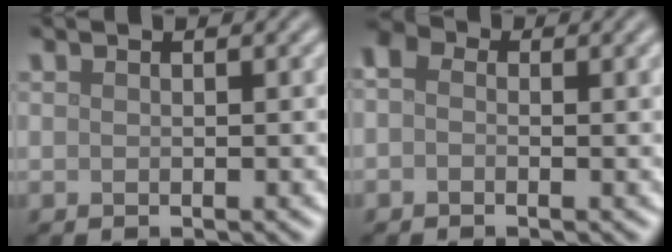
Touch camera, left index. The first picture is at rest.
{"total": 2.8, "force": [0.2, 2.0, 1.9], "torque": [-0.034, 0.010, -0.019]}